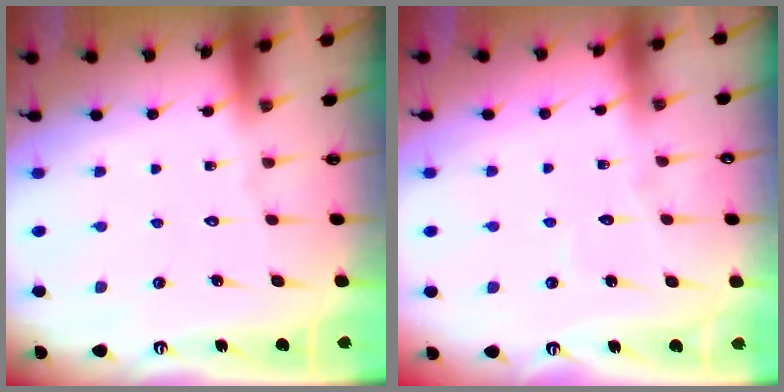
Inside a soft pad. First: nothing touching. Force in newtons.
{"total": 2.6, "press": 2.6, "slide": 0.2}